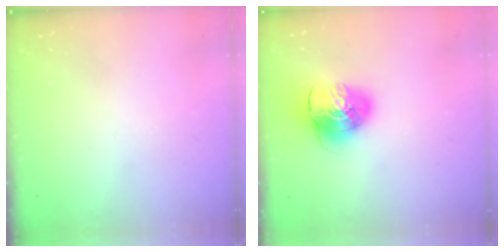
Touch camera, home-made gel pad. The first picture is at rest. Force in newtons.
{"total": 8.9, "press": 8.9, "slide": 1.2}